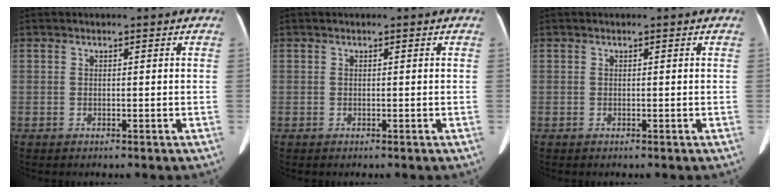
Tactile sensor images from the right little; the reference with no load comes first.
{"total": 0.0}
{"total": 0.0}